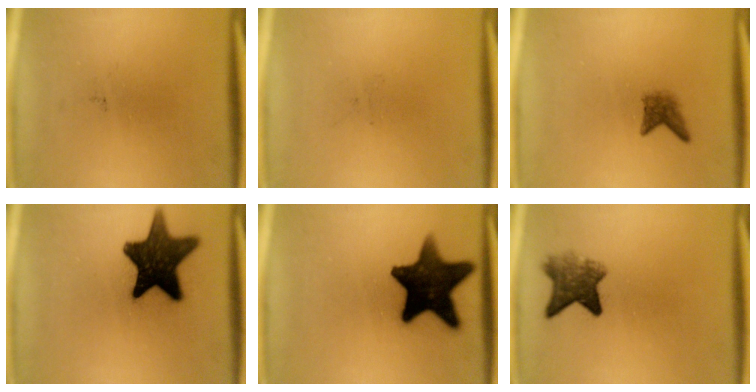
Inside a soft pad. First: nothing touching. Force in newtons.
{"total": 0.0}
{"total": 2.1}
{"total": 15.5}
{"total": 15.9}
{"total": 5.7}